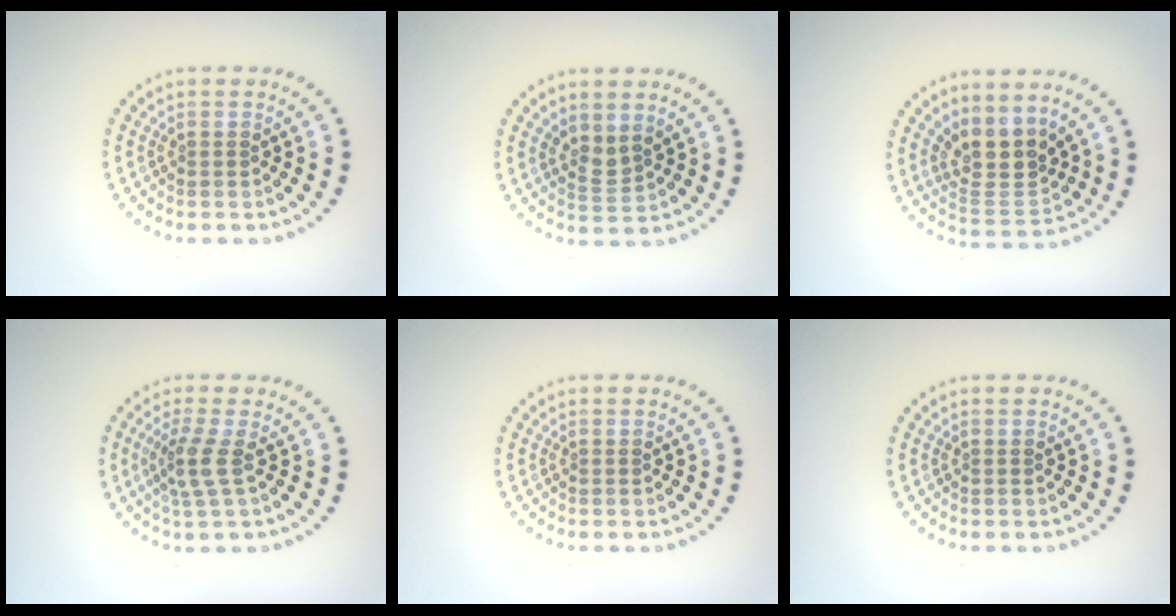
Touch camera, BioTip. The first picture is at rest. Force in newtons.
{"total": 1.8, "press": 1.4, "slide": 1.2}
{"total": 3.8, "press": 3.2, "slide": 2.1}
{"total": 2.5, "press": 1.9, "slide": 1.7}
{"total": 0.0}
{"total": 0.0}